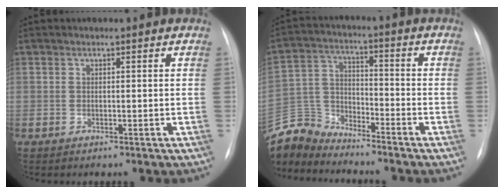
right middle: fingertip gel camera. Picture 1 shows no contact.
{"total": 8.8, "force": [-8.8, 1.1, -0.1], "torque": [-0.009, 0.013, -0.176]}